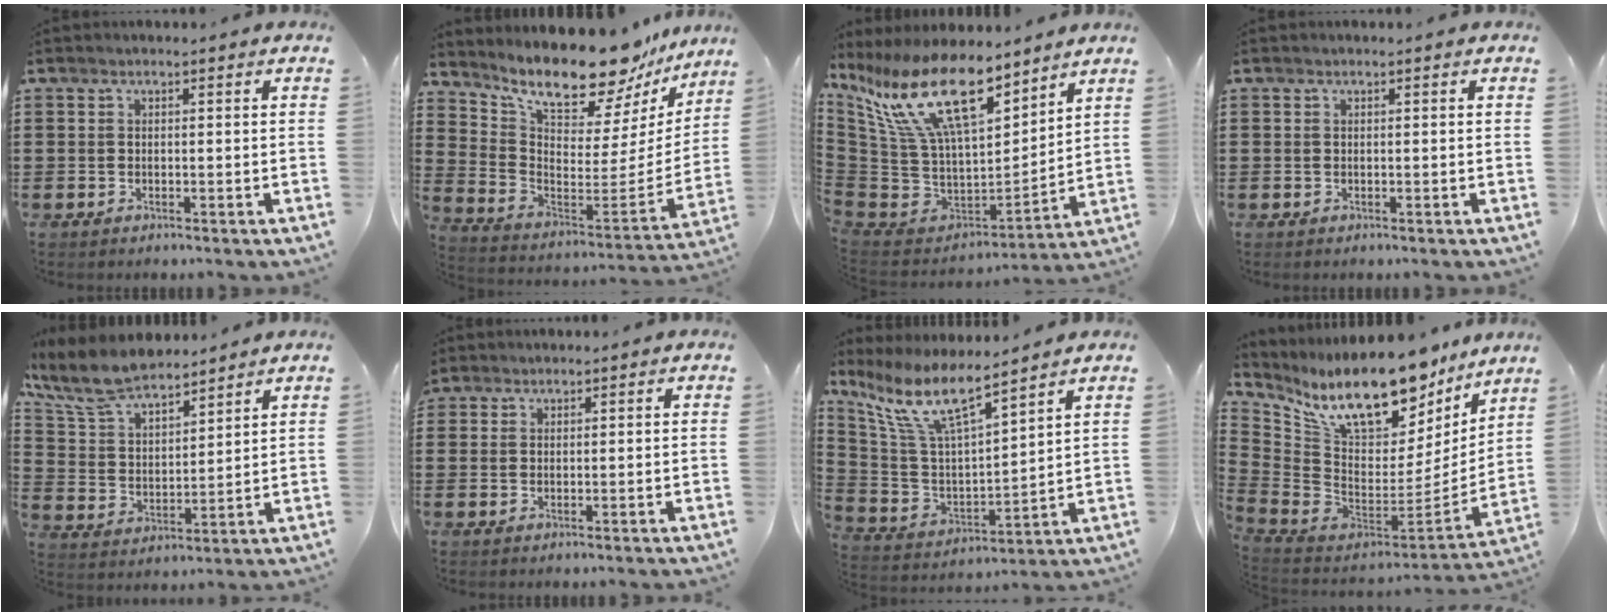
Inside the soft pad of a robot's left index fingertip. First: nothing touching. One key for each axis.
{"total": 12.8, "fx": 11.5, "fy": 2.4, "fz": 5.1, "tx": -0.109, "ty": -0.098, "tz": 0.193}
{"total": 17.8, "fx": 10.3, "fy": 6.4, "fz": 13.1, "tx": -0.306, "ty": -0.062, "tz": 0.180}
{"total": 0.0}
{"total": 9.1, "fx": 8.0, "fy": 2.5, "fz": 3.5, "tx": -0.104, "ty": -0.035, "tz": 0.147}
{"total": 1.5, "fx": 1.4, "fy": 0.5, "fz": 0.0, "tx": -0.003, "ty": 0.002, "tz": 0.028}
{"total": 9.9, "fx": 7.2, "fy": 1.9, "fz": 6.6, "tx": -0.162, "ty": -0.046, "tz": 0.120}
{"total": 16.1, "fx": 12.1, "fy": 6.0, "fz": 8.8, "tx": -0.175, "ty": -0.096, "tz": 0.210}